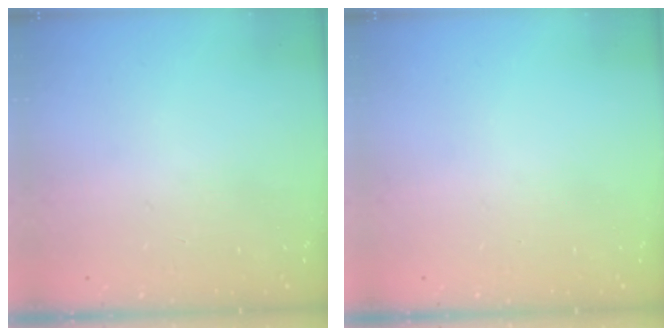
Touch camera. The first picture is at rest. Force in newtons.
{"total": 0.0}